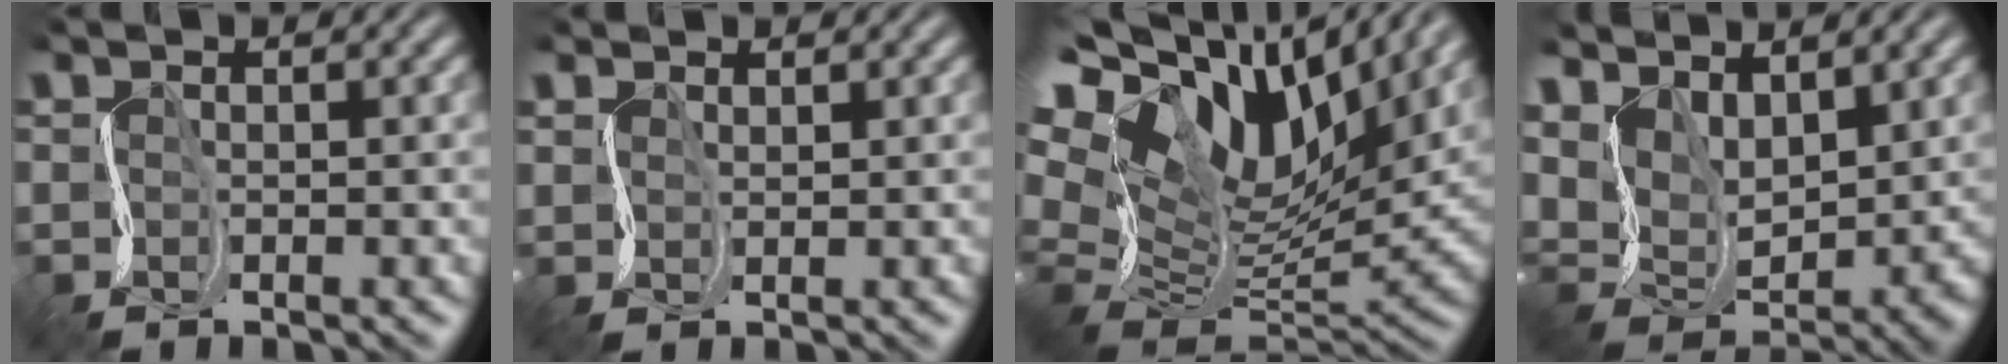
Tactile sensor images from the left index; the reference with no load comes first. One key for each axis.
{"total": 1.4, "fx": 1.2, "fy": 0.6, "fz": -0.4, "tx": 0.003, "ty": 0.002, "tz": 0.026}
{"total": 18.1, "fx": 9.2, "fy": 10.0, "fz": 12.0, "tx": -0.228, "ty": 0.032, "tz": 0.170}
{"total": 6.3, "fx": 4.4, "fy": 3.1, "fz": 3.3, "tx": -0.077, "ty": -0.003, "tz": 0.085}